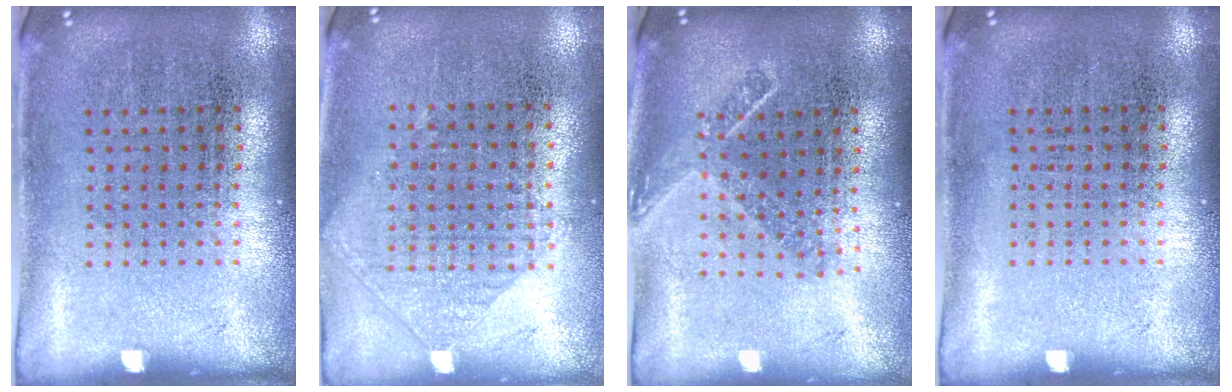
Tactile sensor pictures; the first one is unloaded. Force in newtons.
{"total": 0.9, "press": 0.9, "slide": 0.3}
{"total": 1.6, "press": 1.2, "slide": 1.1}
{"total": 0.0}